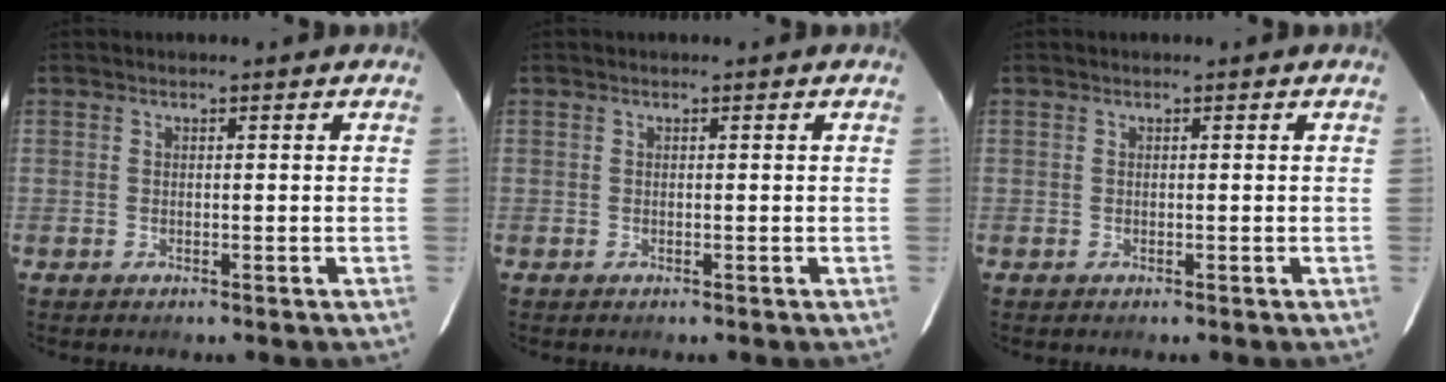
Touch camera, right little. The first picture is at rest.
{"total": 0.0}
{"total": 0.0}